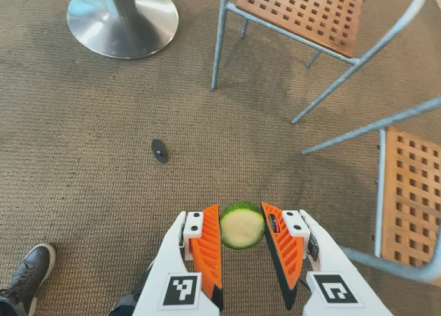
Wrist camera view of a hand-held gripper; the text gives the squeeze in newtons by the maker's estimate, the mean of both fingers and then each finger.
{"total": 8.5, "left": 8.7, "right": 8.3}